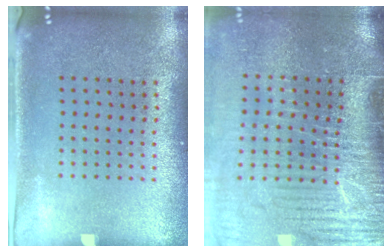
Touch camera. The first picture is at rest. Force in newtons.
{"total": 5.0, "press": 4.2, "slide": 2.8}